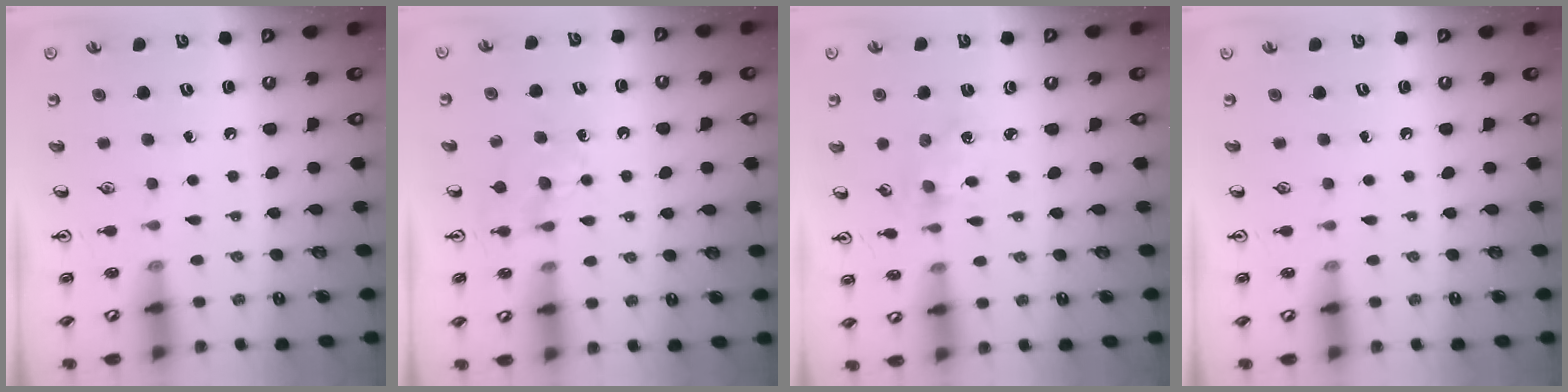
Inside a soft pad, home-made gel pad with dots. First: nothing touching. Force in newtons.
{"total": 4.5, "press": 4.4, "slide": 0.6}
{"total": 1.2, "press": 1.2, "slide": 0.3}
{"total": 0.0}